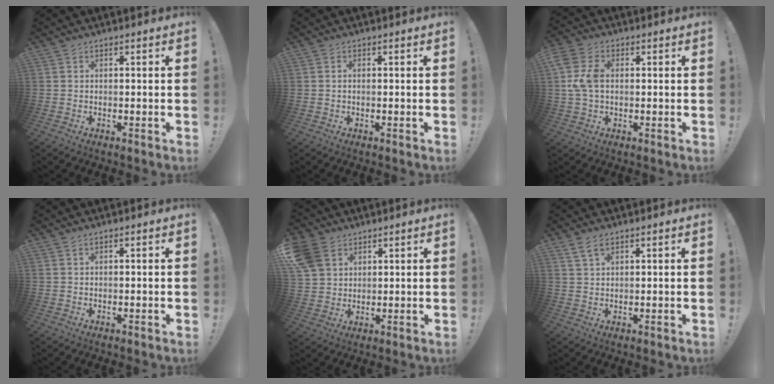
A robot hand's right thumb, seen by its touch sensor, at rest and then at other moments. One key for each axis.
{"total": 0.5, "fx": -0.2, "fy": 0.2, "fz": 0.4, "tx": -0.016, "ty": 0.005, "tz": -0.002}
{"total": 9.2, "fx": 1.0, "fy": 6.2, "fz": 6.6, "tx": -0.139, "ty": 0.003, "tz": 0.021}
{"total": 0.6, "fx": 0.4, "fy": 0.2, "fz": 0.4, "tx": -0.016, "ty": 0.003, "tz": 0.010}
{"total": 9.3, "fx": 5.0, "fy": 6.9, "fz": 3.6, "tx": -0.084, "ty": -0.019, "tz": 0.103}
{"total": 3.6, "fx": 2.4, "fy": 1.5, "fz": 2.2, "tx": -0.039, "ty": -0.009, "tz": 0.044}